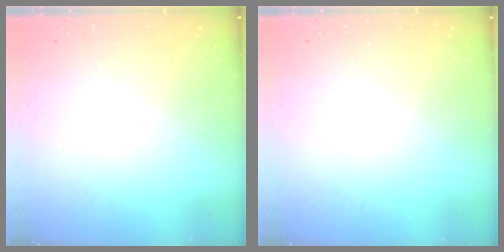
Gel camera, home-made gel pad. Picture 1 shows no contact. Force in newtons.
{"total": 0.0}